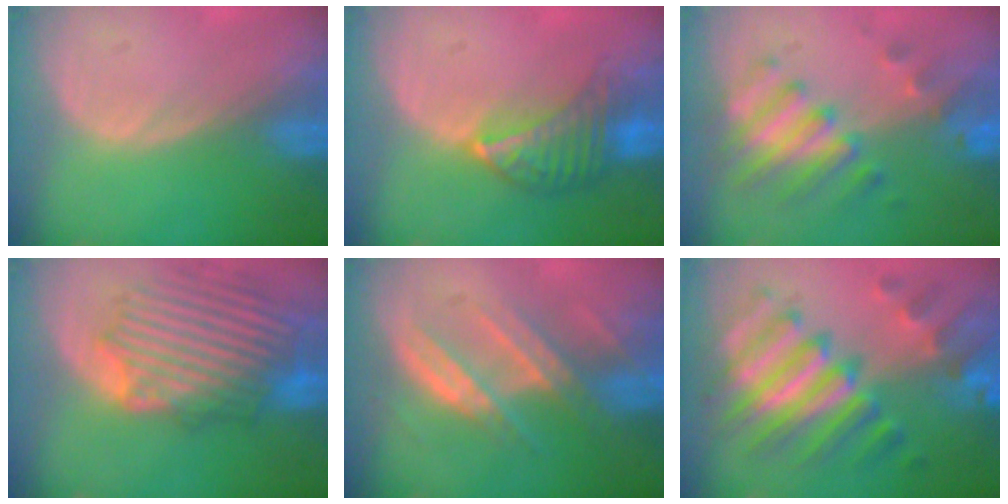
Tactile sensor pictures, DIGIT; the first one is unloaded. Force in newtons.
{"total": 6.7, "press": 6.1, "slide": 2.8}
{"total": 8.3, "press": 7.3, "slide": 3.9}
{"total": 9.9, "press": 9.8, "slide": 1.6}
{"total": 7.2, "press": 7.0, "slide": 1.7}
{"total": 11.6, "press": 11.6, "slide": 1.2}